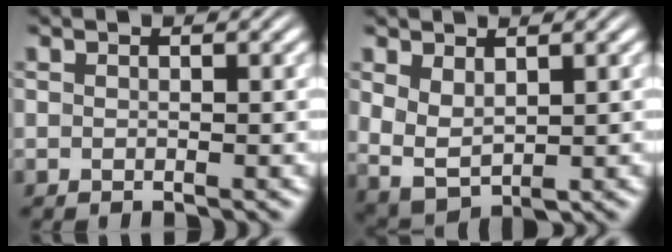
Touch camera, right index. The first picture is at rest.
{"total": 5.7, "force": [0.0, 4.8, 3.0], "torque": [-0.091, -0.030, 0.010]}